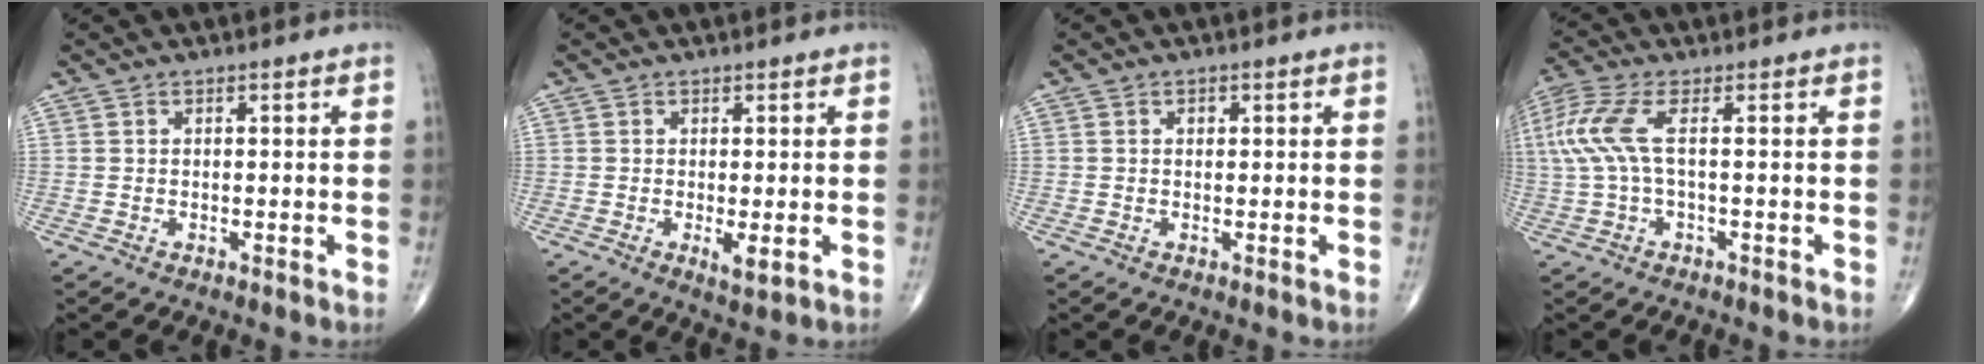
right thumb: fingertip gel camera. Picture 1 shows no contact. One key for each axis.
{"total": 2.7, "fx": -0.5, "fy": 0.8, "fz": 2.5, "tx": -0.043, "ty": -0.009, "tz": -0.006}
{"total": 0.8, "fx": 0.2, "fy": 0.7, "fz": 0.4, "tx": -0.004, "ty": 0.001, "tz": 0.003}
{"total": 8.2, "fx": 1.1, "fy": 2.5, "fz": 7.8, "tx": -0.223, "ty": 0.025, "tz": 0.021}